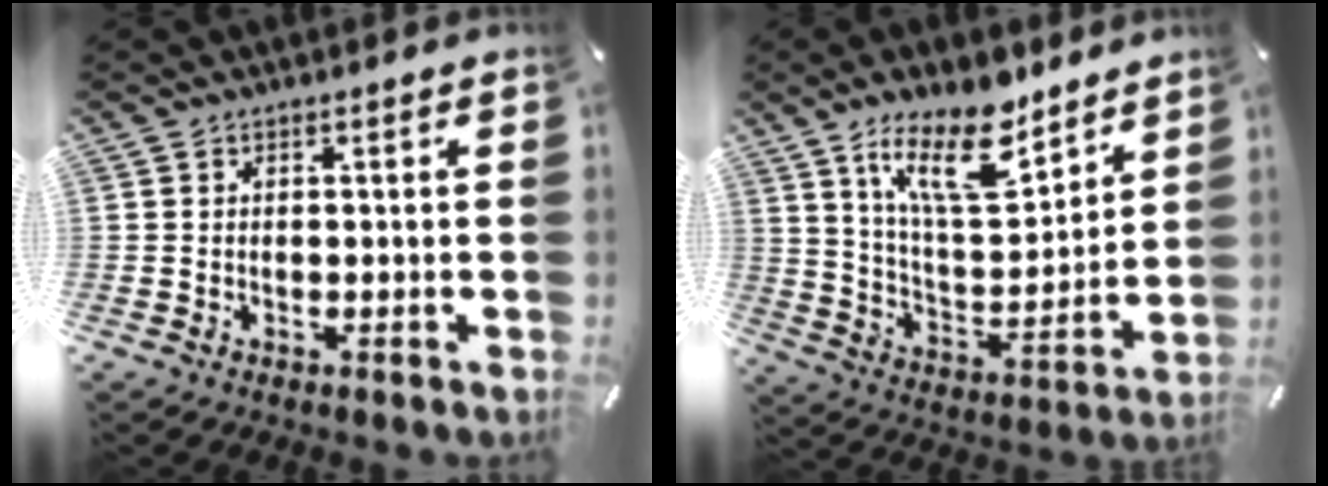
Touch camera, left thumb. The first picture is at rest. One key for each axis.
{"total": 17.6, "fx": 11.8, "fy": 7.3, "fz": 10.8, "tx": -0.193, "ty": -0.053, "tz": 0.205}